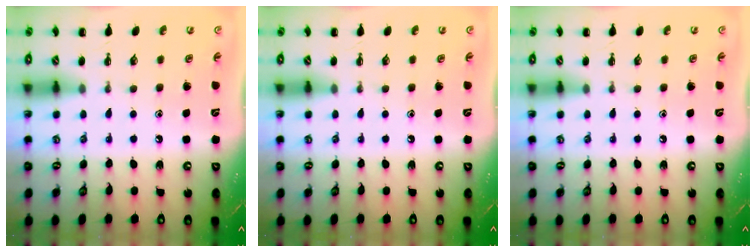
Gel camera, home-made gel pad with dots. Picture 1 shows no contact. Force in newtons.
{"total": 0.0}
{"total": 0.0}